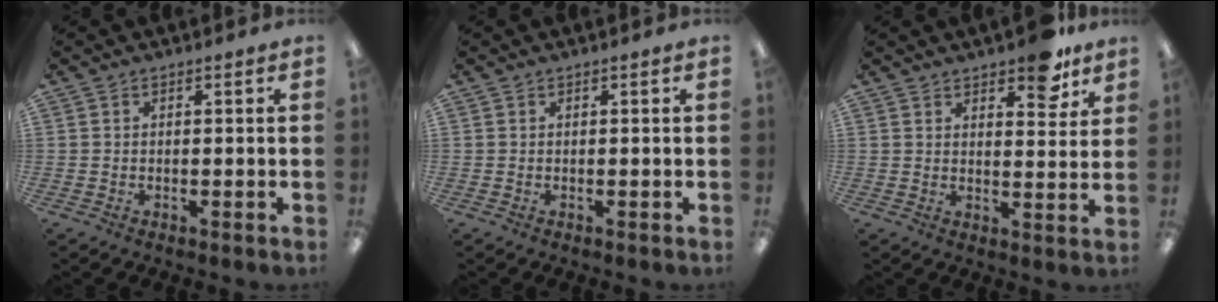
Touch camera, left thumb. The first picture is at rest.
{"total": 0.0}
{"total": 7.8, "force": [5.9, 3.1, 4.0], "torque": [-0.037, -0.033, 0.097]}